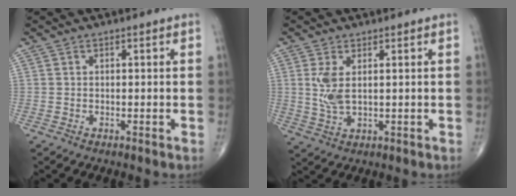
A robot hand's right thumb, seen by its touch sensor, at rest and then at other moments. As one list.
[{"total": 4.8, "force": [1.1, 2.1, 4.2], "torque": [-0.095, -0.009, 0.029]}]